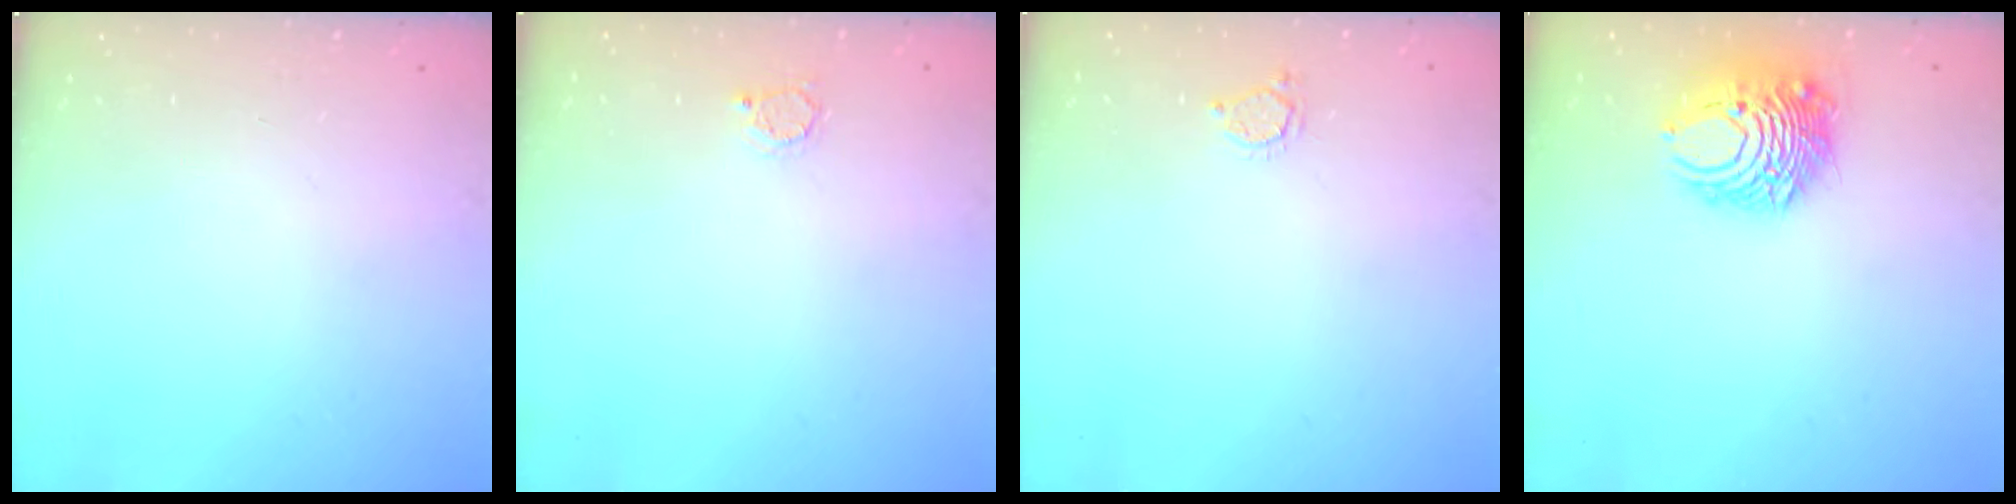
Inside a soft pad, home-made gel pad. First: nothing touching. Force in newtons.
{"total": 2.0, "press": 2.0, "slide": 0.4}
{"total": 3.3, "press": 3.2, "slide": 0.3}
{"total": 10.4, "press": 10.3, "slide": 1.3}